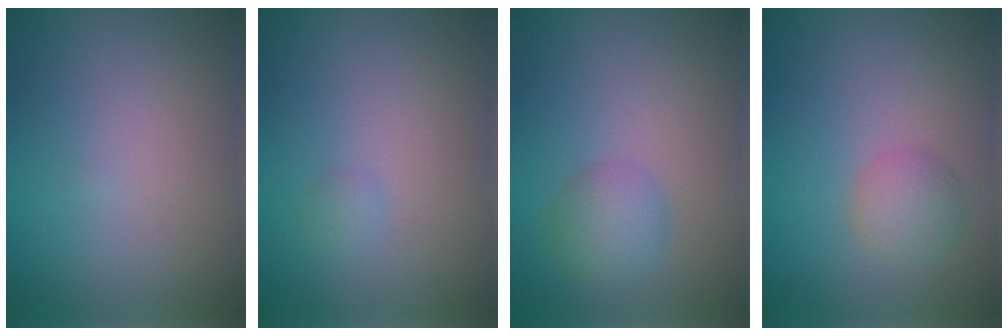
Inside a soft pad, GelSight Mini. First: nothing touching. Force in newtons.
{"total": 0.7, "press": 0.7, "slide": 0.0}
{"total": 2.9, "press": 2.9, "slide": 0.1}
{"total": 2.5, "press": 2.5, "slide": 0.0}